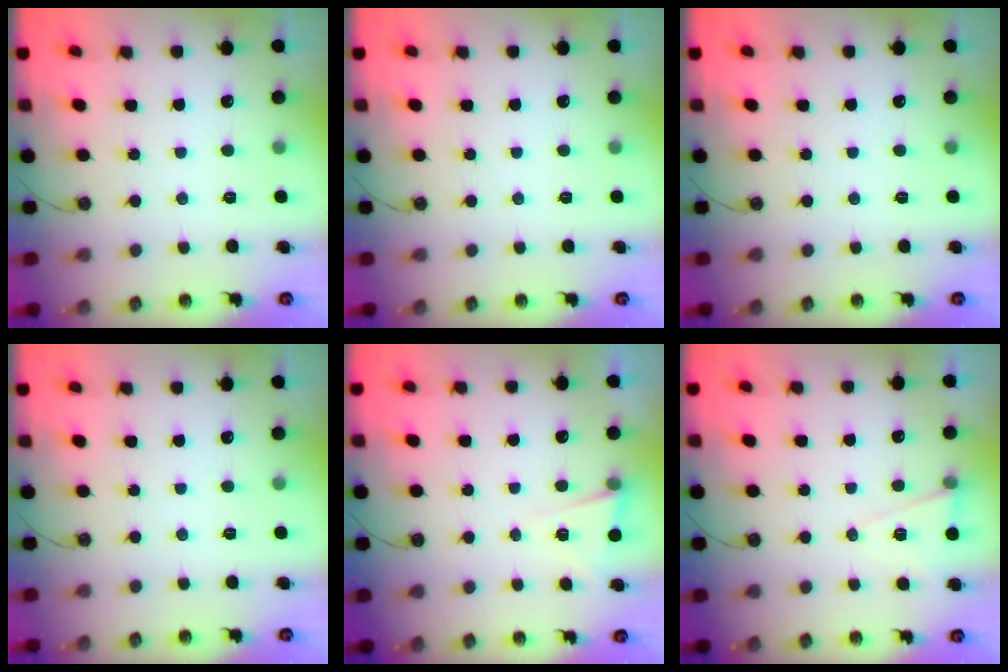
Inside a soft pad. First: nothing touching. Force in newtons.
{"total": 0.0}
{"total": 0.0}
{"total": 0.0}
{"total": 4.9, "press": 3.3, "slide": 3.5}
{"total": 6.9, "press": 5.2, "slide": 4.6}